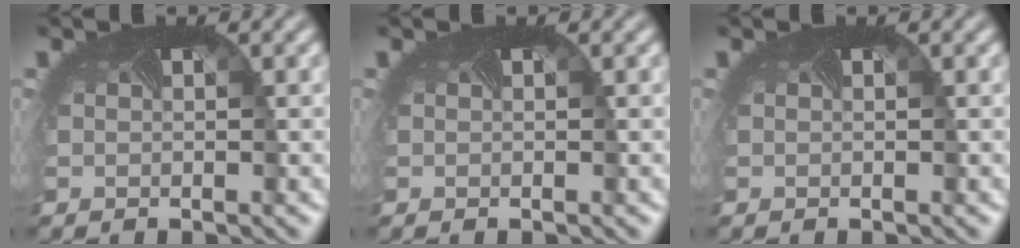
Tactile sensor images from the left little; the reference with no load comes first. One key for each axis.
{"total": 0.0}
{"total": 0.0}